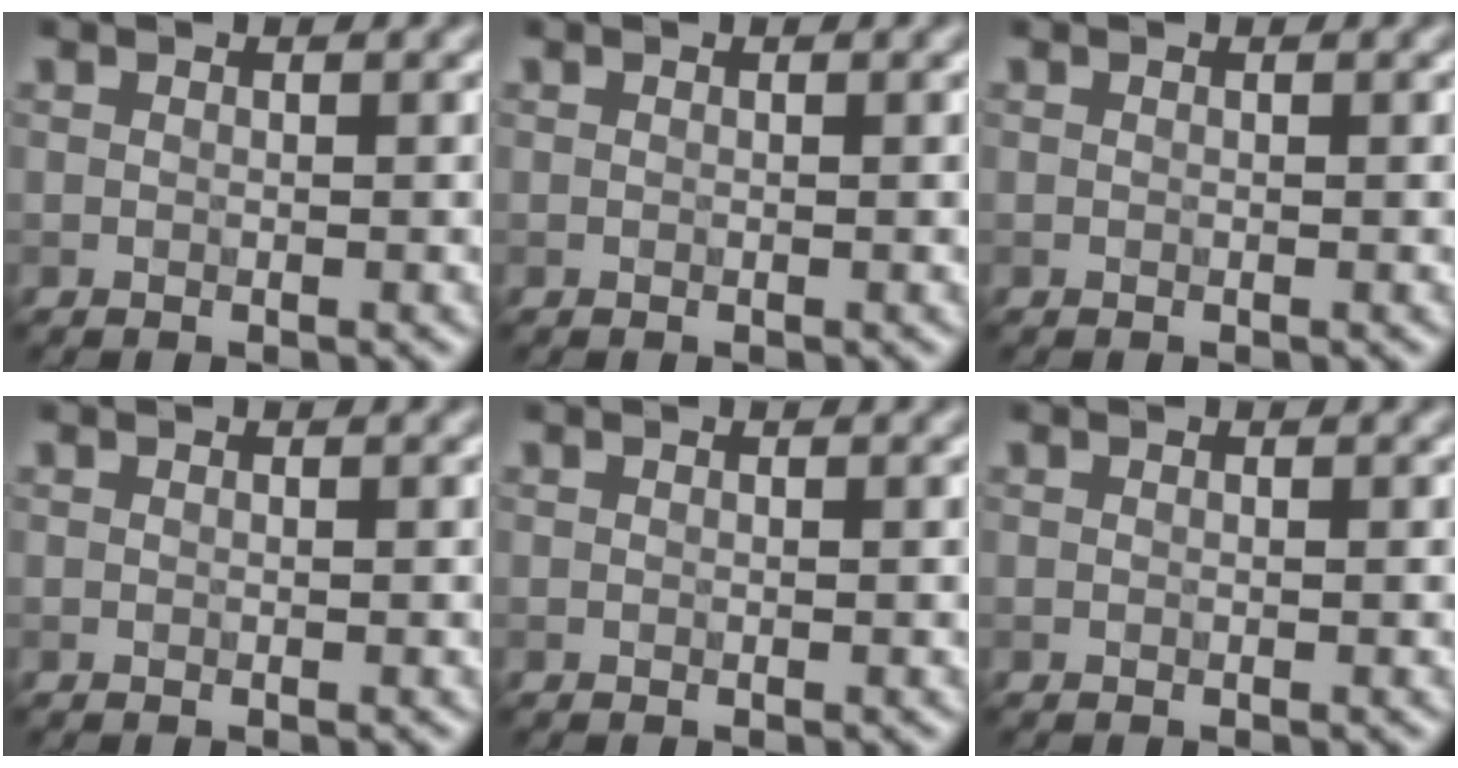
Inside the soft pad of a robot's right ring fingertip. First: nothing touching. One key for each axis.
{"total": 0.0}
{"total": 0.0}
{"total": 0.0}
{"total": 0.0}
{"total": 0.0}